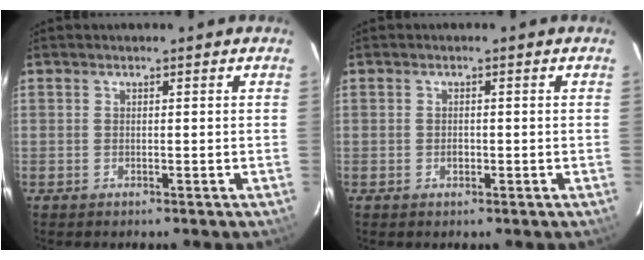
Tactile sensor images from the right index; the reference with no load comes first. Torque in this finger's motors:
{"motor_torque": [-0.05, 0.02, 0.02, 0.00]}